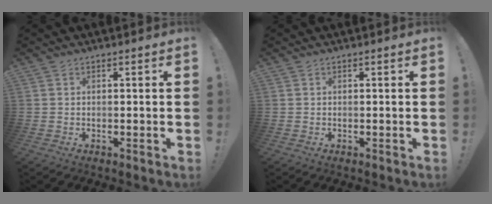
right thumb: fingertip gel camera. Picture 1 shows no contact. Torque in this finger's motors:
{"motor_torque": [-0.03, 0.03, 0.00, 0.00, 0.03]}